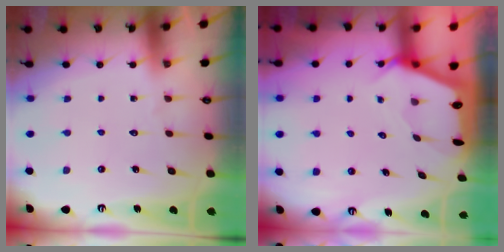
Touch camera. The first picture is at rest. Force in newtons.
{"total": 2.4, "press": 2.4, "slide": 0.3}